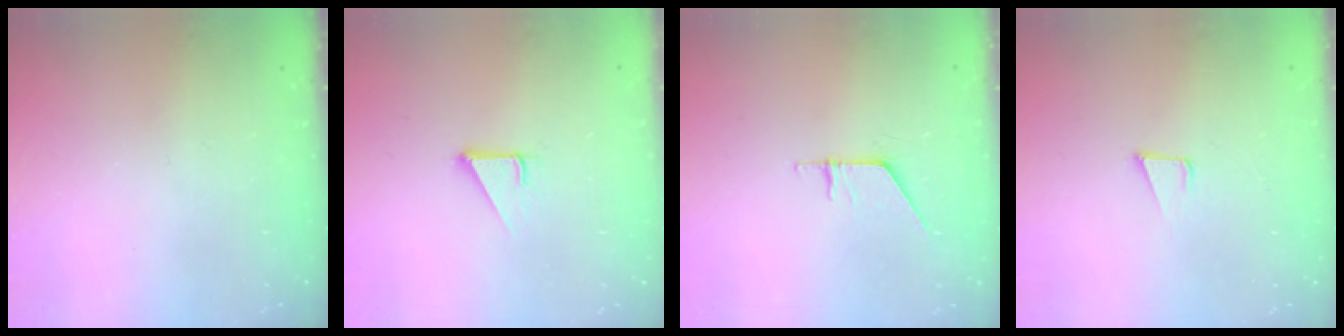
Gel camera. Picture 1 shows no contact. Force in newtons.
{"total": 2.9, "press": 2.9, "slide": 0.1}
{"total": 5.8, "press": 5.8, "slide": 0.6}
{"total": 4.8, "press": 3.9, "slide": 2.7}